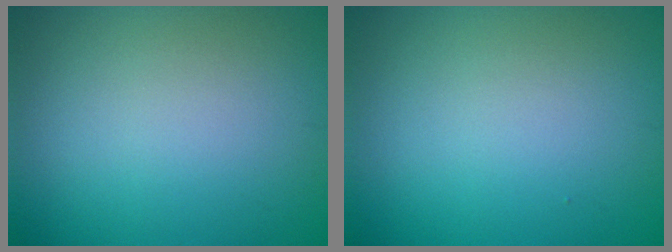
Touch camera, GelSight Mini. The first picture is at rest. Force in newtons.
{"total": 0.0}